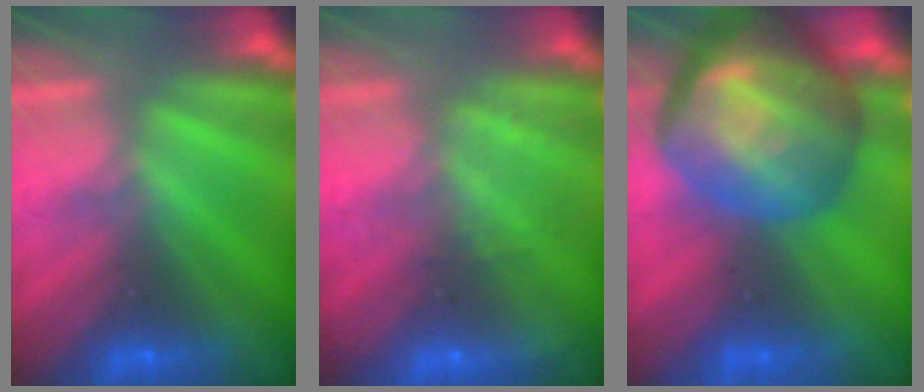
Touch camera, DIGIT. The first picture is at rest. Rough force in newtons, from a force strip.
{"total": 2.2}
{"total": 7.4}